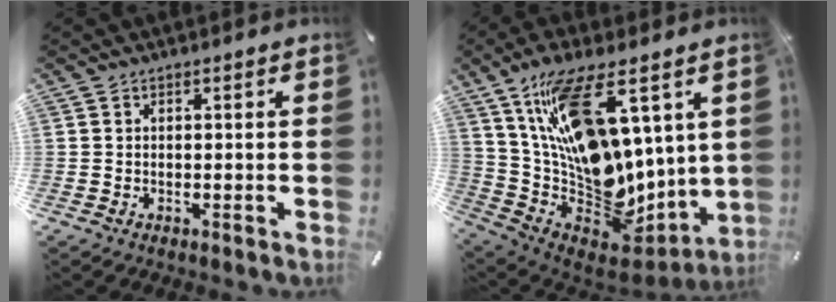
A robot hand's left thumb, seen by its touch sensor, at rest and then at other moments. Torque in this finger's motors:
{"motor_torque": [1.64, 1.26, 2.77, 0.00, 0.34]}